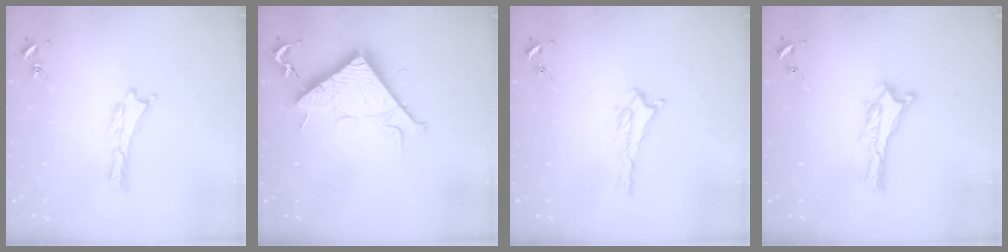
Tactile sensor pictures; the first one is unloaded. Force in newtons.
{"total": 10.2, "press": 10.2, "slide": 0.3}
{"total": 1.5, "press": 1.4, "slide": 0.2}
{"total": 0.0}